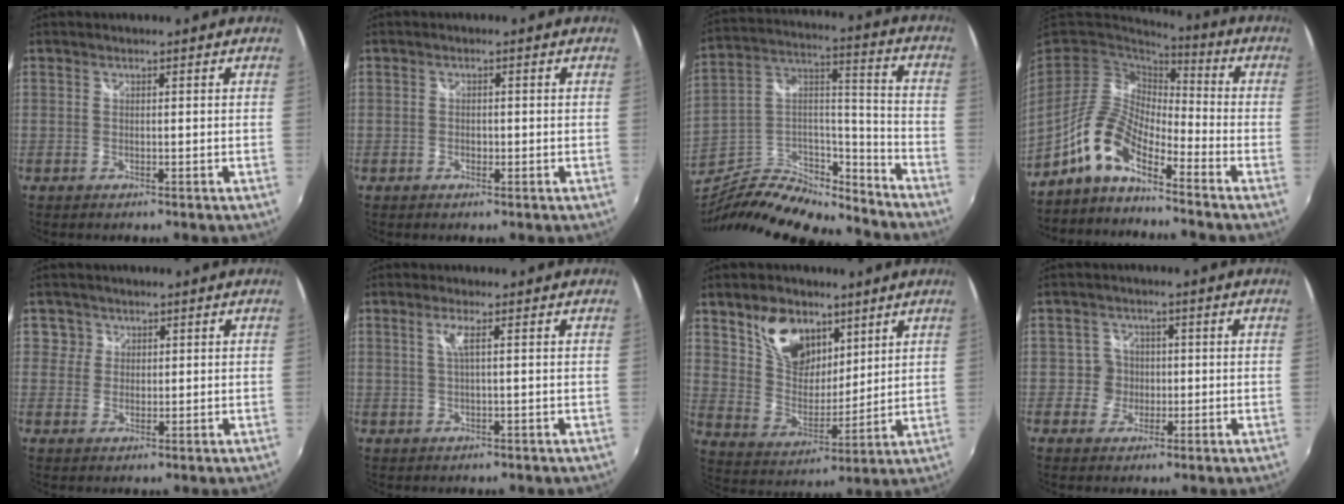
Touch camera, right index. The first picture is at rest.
{"total": 1.2, "force": [-0.4, 0.9, 0.8], "torque": [-0.014, 0.001, -0.008]}
{"total": 22.3, "force": [-18.7, 7.2, 9.7], "torque": [-0.186, 0.025, -0.303]}
{"total": 10.6, "force": [-7.1, 3.6, 6.9], "torque": [-0.141, 0.010, -0.148]}
{"total": 3.1, "force": [1.0, 2.9, 0.2], "torque": [0.015, 0.015, 0.013]}
{"total": 2.2, "force": [0.5, -0.4, 2.1], "torque": [-0.039, -0.001, 0.010]}
{"total": 13.1, "force": [7.8, 8.1, 6.7], "torque": [-0.124, 0.013, 0.154]}
{"total": 3.7, "force": [-0.4, 3.7, 0.0], "torque": [0.004, 0.011, -0.011]}